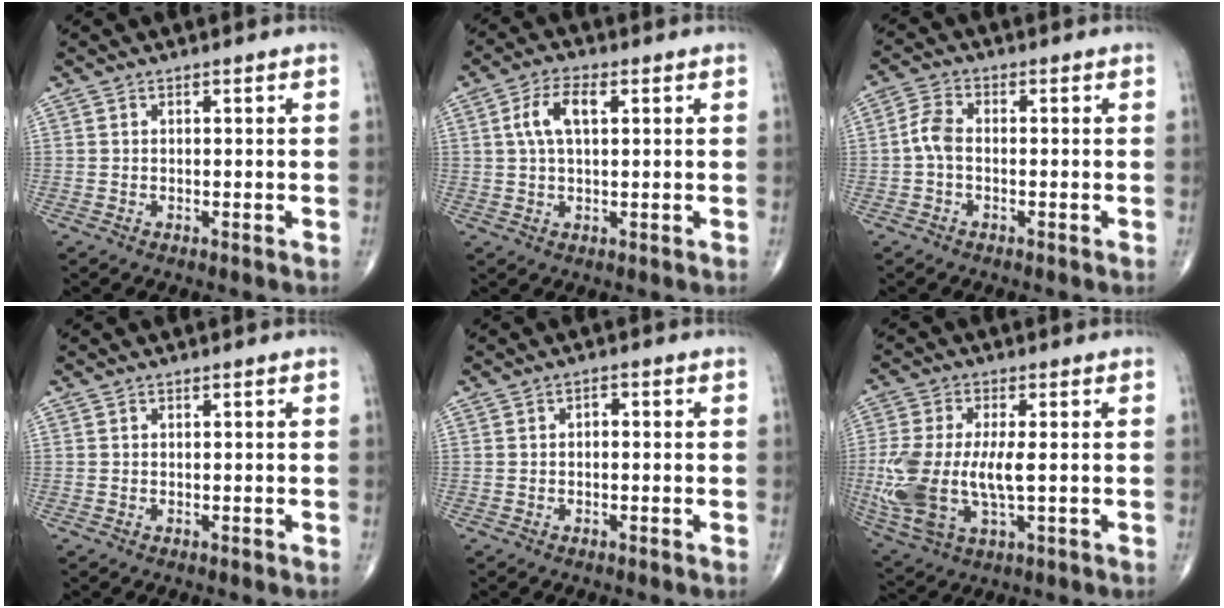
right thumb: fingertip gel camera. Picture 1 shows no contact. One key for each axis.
{"total": 6.3, "fx": 1.7, "fy": 2.9, "fz": 5.3, "tx": -0.112, "ty": 0.012, "tz": 0.032}
{"total": 3.9, "fx": -0.7, "fy": 2.3, "fz": 3.1, "tx": -0.066, "ty": 0.012, "tz": -0.021}
{"total": 0.0}
{"total": 1.2, "fx": -0.1, "fy": 0.8, "fz": 0.9, "tx": -0.006, "ty": 0.007, "tz": -0.007}
{"total": 14.9, "fx": -1.1, "fy": 6.6, "fz": 13.3, "tx": -0.311, "ty": -0.011, "tz": -0.011}